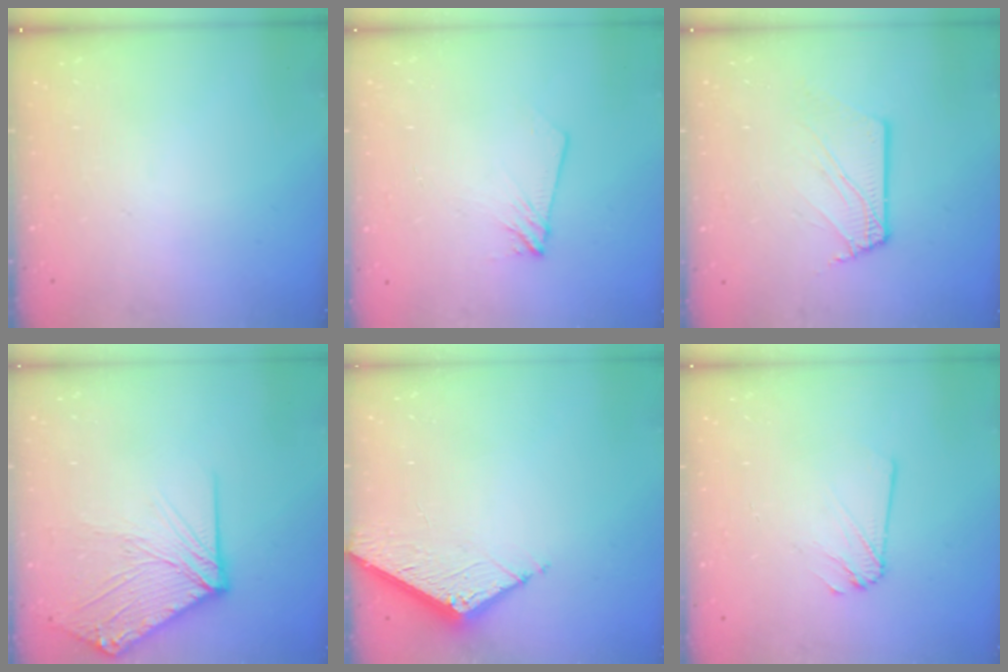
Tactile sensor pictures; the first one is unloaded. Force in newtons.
{"total": 4.6, "press": 4.6, "slide": 0.5}
{"total": 3.3, "press": 3.2, "slide": 0.3}
{"total": 12.5, "press": 12.4, "slide": 1.9}
{"total": 6.7, "press": 6.7, "slide": 0.2}
{"total": 2.2, "press": 2.2, "slide": 0.1}